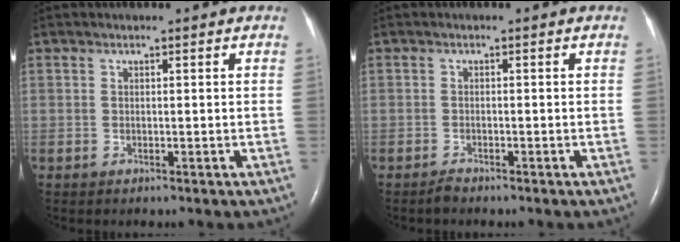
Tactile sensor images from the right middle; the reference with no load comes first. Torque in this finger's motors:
{"motor_torque": [0.05, -0.03, -0.01, 0.01]}